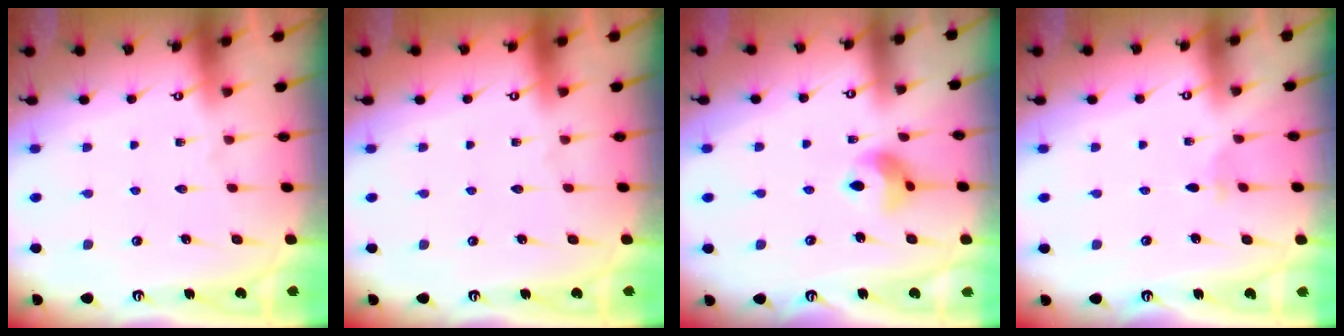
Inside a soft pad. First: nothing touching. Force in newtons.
{"total": 0.0}
{"total": 8.5, "press": 8.5, "slide": 0.6}
{"total": 1.4, "press": 1.4, "slide": 0.3}